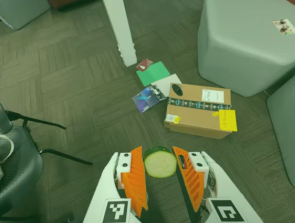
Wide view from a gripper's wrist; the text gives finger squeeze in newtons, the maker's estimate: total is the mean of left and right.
{"total": 10.4, "left": 10.5, "right": 10.3}